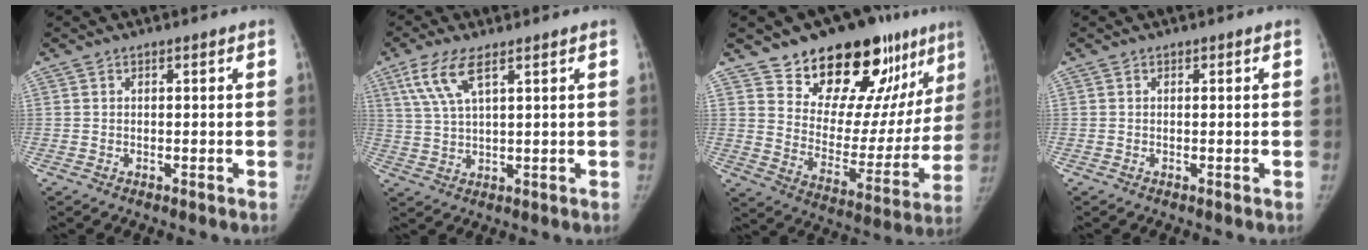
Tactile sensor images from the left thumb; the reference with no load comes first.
{"total": 7.1, "force": [3.8, 2.0, 5.7], "torque": [-0.131, -0.005, 0.081]}
{"total": 24.0, "force": [16.8, 11.0, 13.3], "torque": [-0.140, -0.089, 0.249]}
{"total": 0.0}